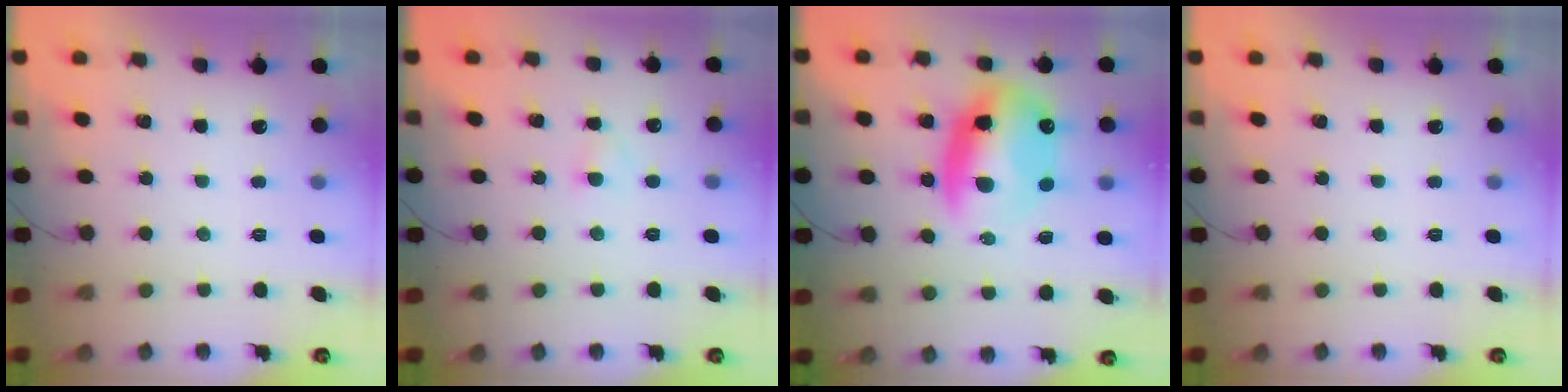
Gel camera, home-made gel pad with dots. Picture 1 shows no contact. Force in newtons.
{"total": 1.9, "press": 1.7, "slide": 0.8}
{"total": 13.4, "press": 13.1, "slide": 2.9}
{"total": 0.0}